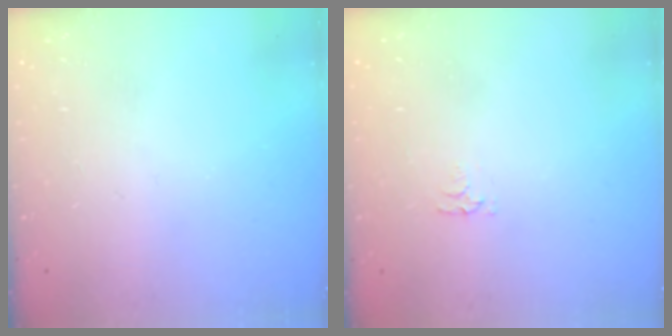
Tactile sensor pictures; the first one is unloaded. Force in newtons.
{"total": 2.6, "press": 2.6, "slide": 0.4}